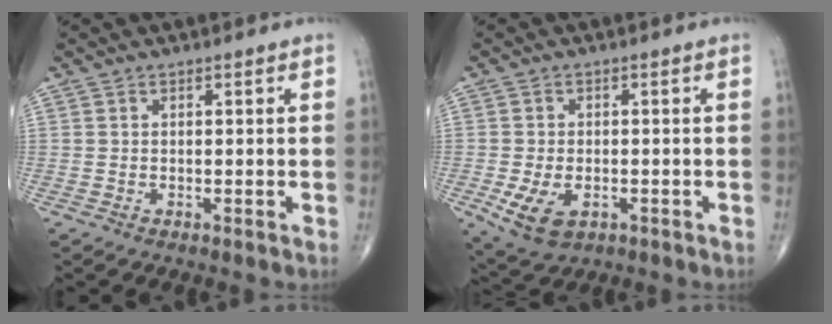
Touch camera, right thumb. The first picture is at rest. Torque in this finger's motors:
{"motor_torque": [-0.17, 0.31, 0.35, 0.24, 0.10]}